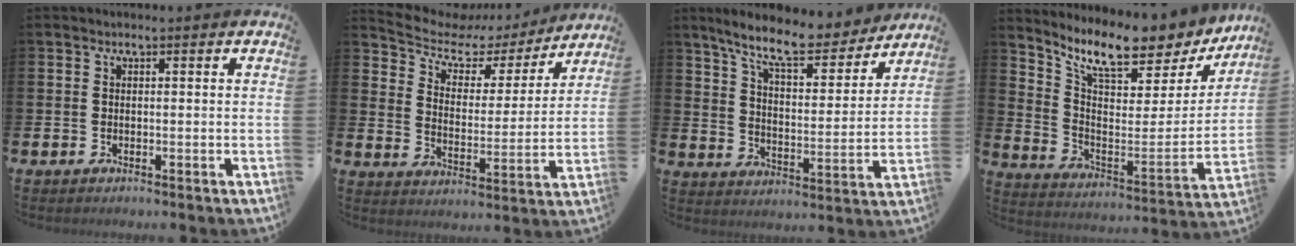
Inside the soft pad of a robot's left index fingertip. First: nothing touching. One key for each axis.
{"total": 6.6, "fx": 5.5, "fy": 3.2, "fz": 1.4, "tx": -0.063, "ty": -0.041, "tz": 0.090}
{"total": 10.6, "fx": 9.4, "fy": 2.2, "fz": 4.3, "tx": -0.103, "ty": -0.057, "tz": 0.163}
{"total": 9.6, "fx": 8.3, "fy": 2.3, "fz": 4.3, "tx": -0.107, "ty": -0.065, "tz": 0.137}